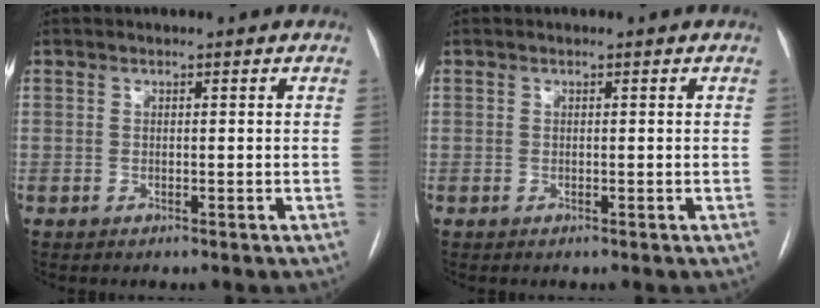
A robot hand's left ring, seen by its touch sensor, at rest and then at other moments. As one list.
[{"total": 0.0}]